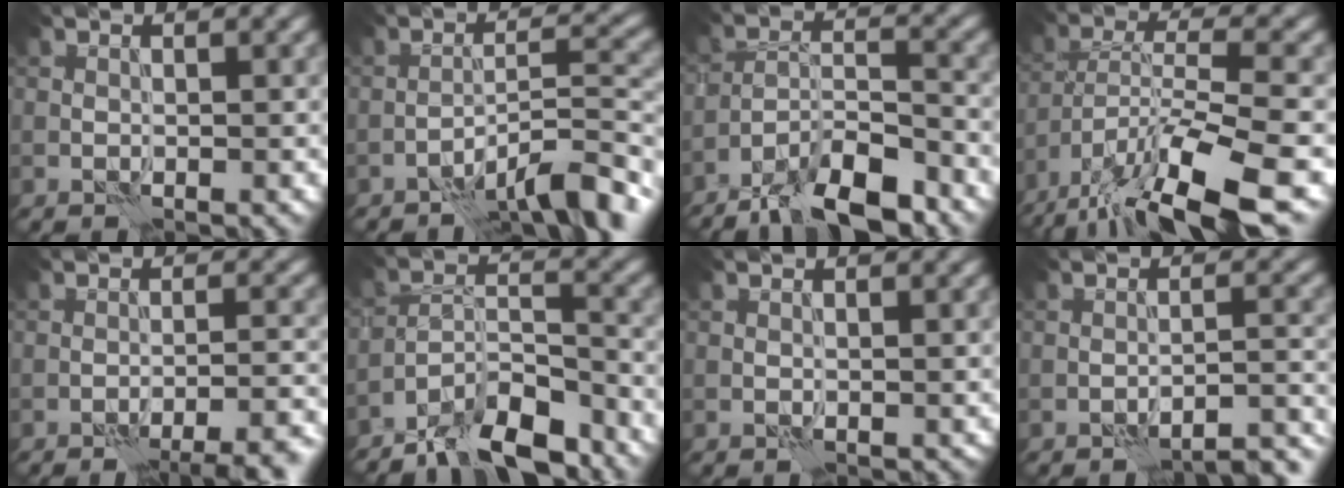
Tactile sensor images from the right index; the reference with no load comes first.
{"total": 7.9, "force": [-6.1, 1.6, 4.9], "torque": [-0.062, 0.016, -0.103]}
{"total": 8.6, "force": [-6.8, 2.5, 4.7], "torque": [-0.071, 0.009, -0.124]}
{"total": 12.8, "force": [-9.0, 3.3, 8.4], "torque": [-0.157, -0.001, -0.150]}
{"total": 8.0, "force": [-6.5, 1.9, 4.3], "torque": [-0.039, 0.013, -0.068]}
{"total": 8.1, "force": [-6.7, 2.3, 4.0], "torque": [-0.056, 0.006, -0.127]}
{"total": 0.0}
{"total": 5.9, "force": [-5.4, 1.0, 2.0], "torque": [-0.015, 0.022, -0.061]}